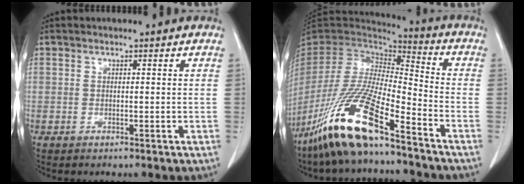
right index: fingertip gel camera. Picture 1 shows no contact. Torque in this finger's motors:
{"motor_torque": [1.60, -0.54, 0.66, 0.21]}